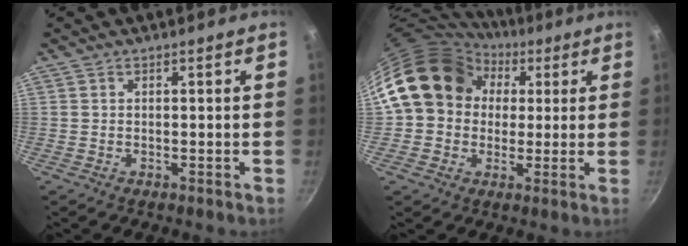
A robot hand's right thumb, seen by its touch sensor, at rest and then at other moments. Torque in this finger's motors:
{"motor_torque": [1.84, 3.17, 1.05, -0.84, 0.44]}